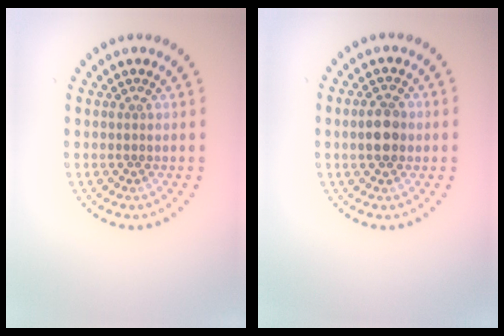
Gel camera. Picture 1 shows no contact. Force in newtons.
{"total": 3.1, "press": 3.1, "slide": 0.1}